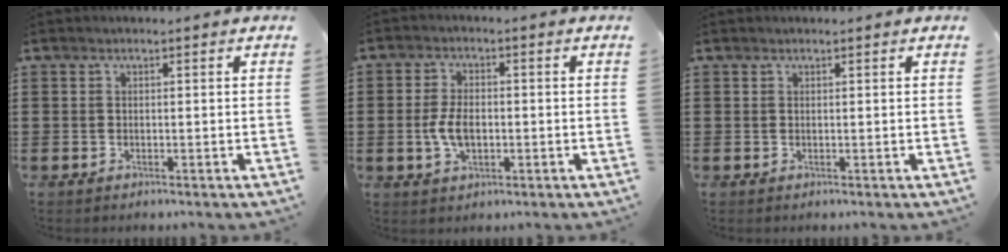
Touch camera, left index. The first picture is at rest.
{"total": 5.1, "force": [-0.7, 2.7, 4.2], "torque": [-0.097, -0.003, -0.016]}
{"total": 0.0}